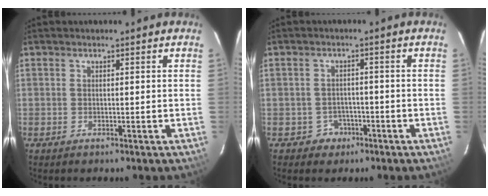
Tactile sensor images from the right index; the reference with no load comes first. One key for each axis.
{"total": 3.6, "fx": -1.9, "fy": 3.0, "fz": 0.0, "tx": -0.010, "ty": 0.012, "tz": -0.024}